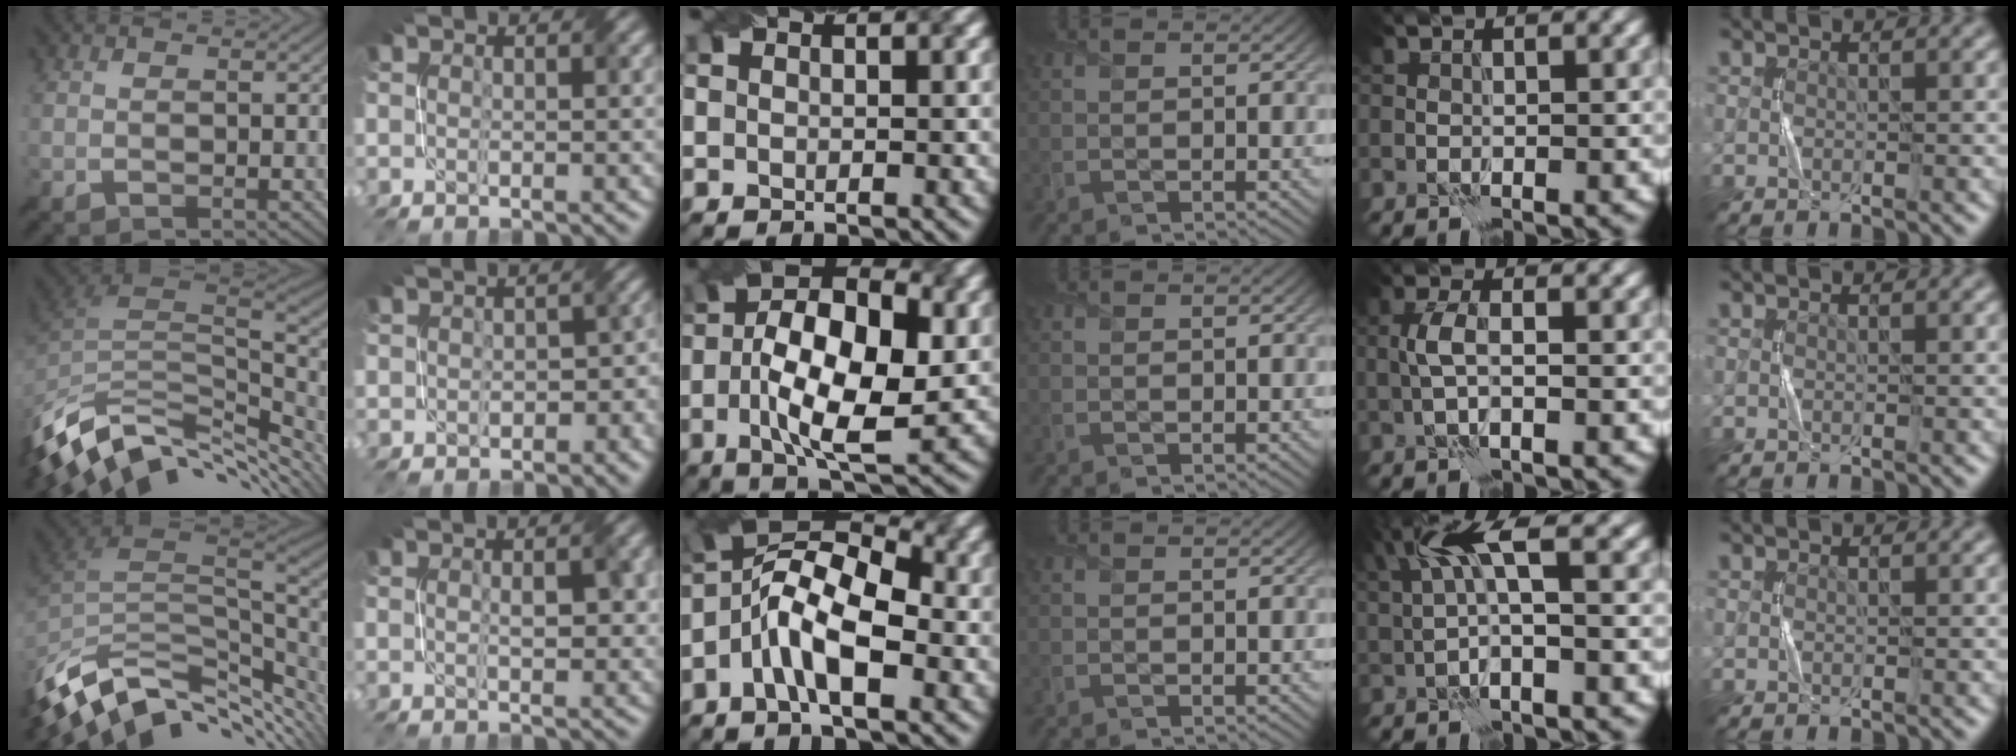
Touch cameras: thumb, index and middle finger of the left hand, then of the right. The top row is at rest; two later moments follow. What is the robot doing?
{"motion": "twist", "object": "screw"}